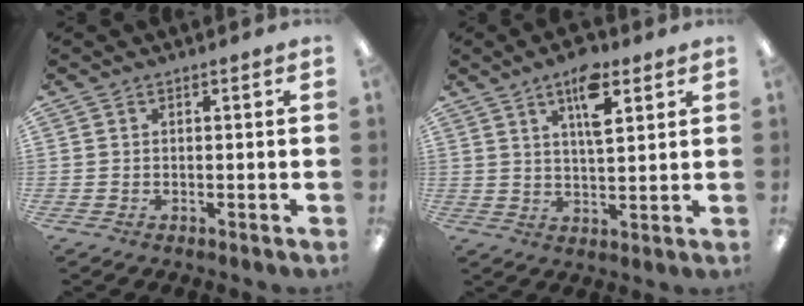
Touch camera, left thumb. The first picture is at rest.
{"total": 9.8, "force": [5.4, 3.8, 7.3], "torque": [-0.113, -0.016, 0.088]}